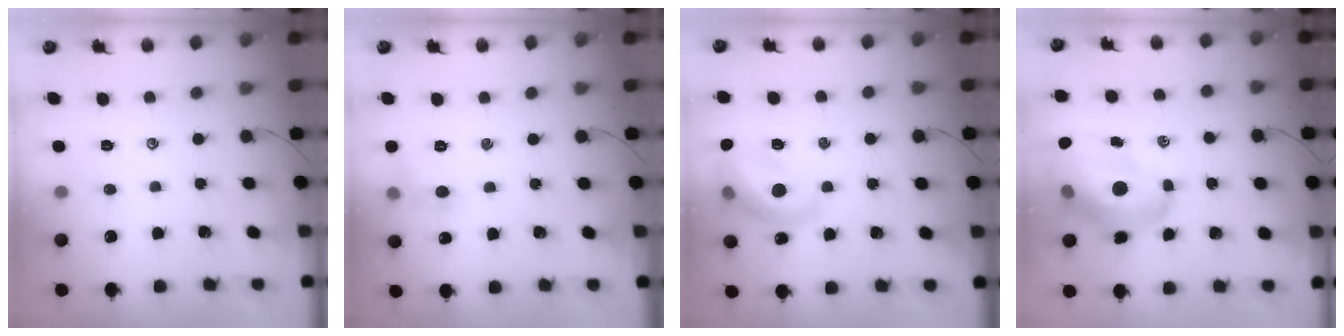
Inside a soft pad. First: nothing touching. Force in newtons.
{"total": 5.5, "press": 5.3, "slide": 1.4}
{"total": 14.6, "press": 14.4, "slide": 2.1}
{"total": 16.6, "press": 15.9, "slide": 4.6}